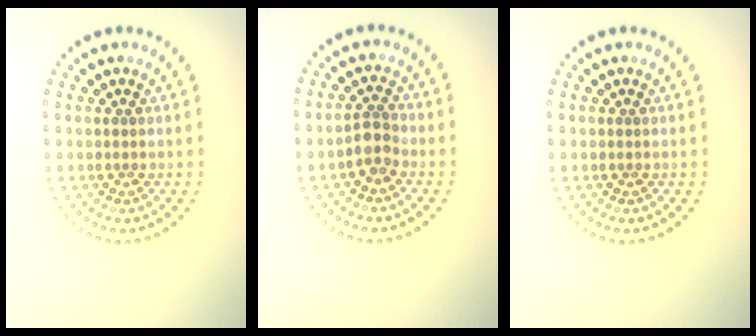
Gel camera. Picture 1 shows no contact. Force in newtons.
{"total": 2.0, "press": 1.7, "slide": 1.0}
{"total": 0.0}